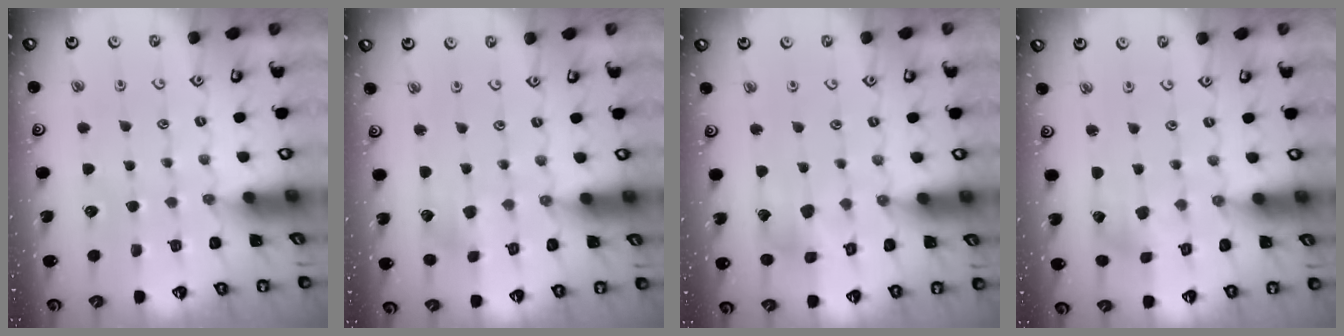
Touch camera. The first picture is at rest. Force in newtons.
{"total": 2.5, "press": 2.5, "slide": 0.5}
{"total": 8.1, "press": 8.1, "slide": 0.9}
{"total": 1.2, "press": 1.2, "slide": 0.2}